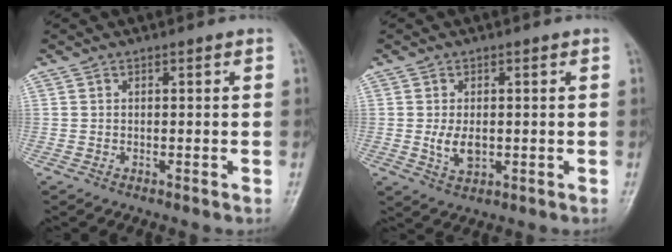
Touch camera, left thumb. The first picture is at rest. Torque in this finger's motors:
{"motor_torque": [-0.14, 0.55, 0.63, 0.06, 0.03]}